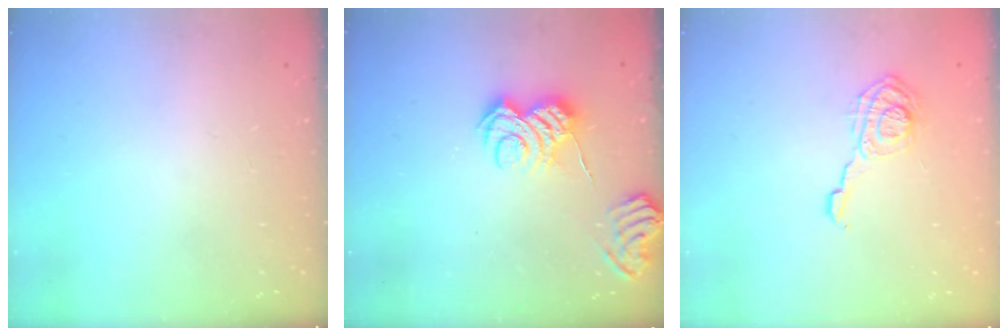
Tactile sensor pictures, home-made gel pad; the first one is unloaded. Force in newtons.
{"total": 4.4, "press": 4.3, "slide": 0.6}
{"total": 9.1, "press": 9.1, "slide": 0.2}